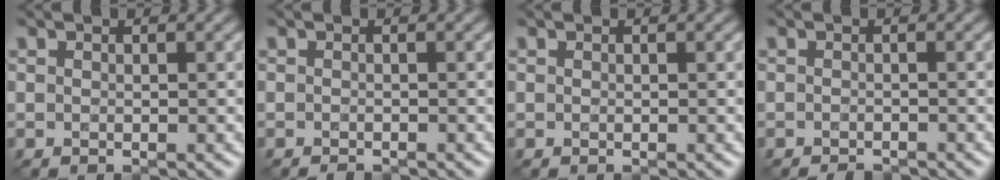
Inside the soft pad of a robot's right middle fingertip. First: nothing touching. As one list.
[{"total": 0.7, "force": [-0.7, 0.0, 0.1], "torque": [-0.004, -0.006, -0.013]}, {"total": 0.0}, {"total": 1.3, "force": [-1.2, 0.1, 0.2], "torque": [-0.001, -0.008, -0.021]}]